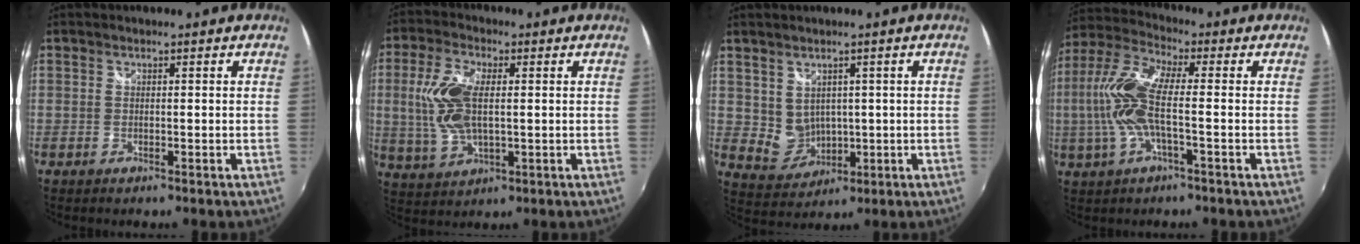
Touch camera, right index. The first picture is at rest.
{"total": 11.1, "force": [0.9, 5.3, 9.7], "torque": [-0.206, 0.004, 0.024]}
{"total": 5.8, "force": [1.5, 4.9, 2.7], "torque": [-0.052, -0.002, 0.047]}
{"total": 12.1, "force": [-1.2, 3.1, 11.7], "torque": [-0.247, 0.005, -0.027]}